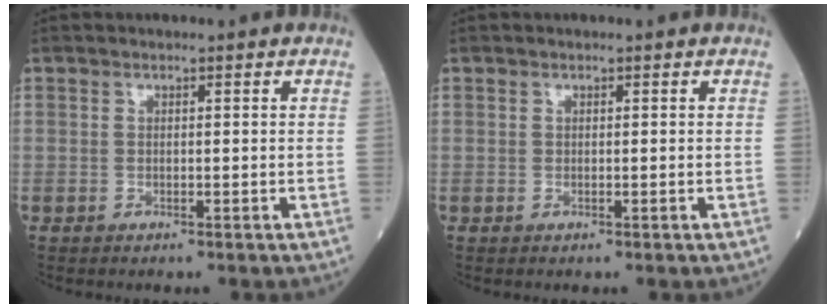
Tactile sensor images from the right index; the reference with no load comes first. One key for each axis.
{"total": 0.0}